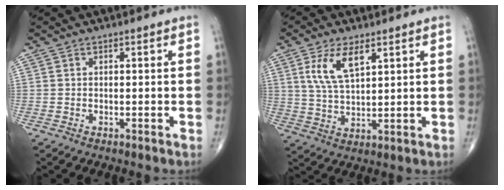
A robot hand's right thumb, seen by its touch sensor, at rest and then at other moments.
{"total": 8.4, "force": [3.8, 3.6, 6.6], "torque": [-0.123, -0.014, 0.080]}